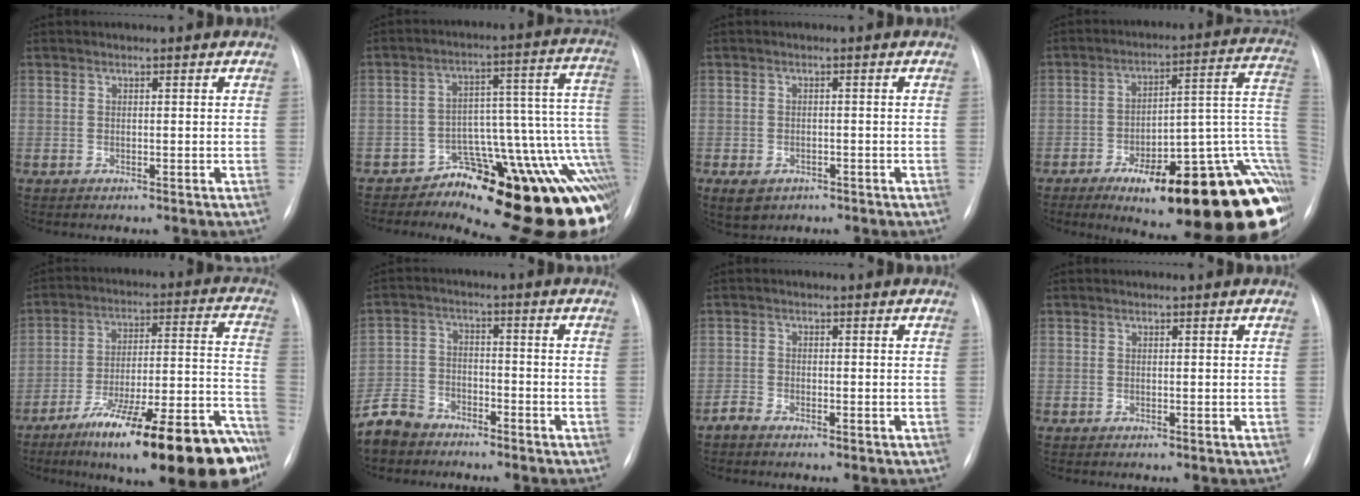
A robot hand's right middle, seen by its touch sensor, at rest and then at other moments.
{"total": 19.0, "force": [-11.0, 5.3, 14.5], "torque": [-0.044, 0.079, -0.131]}
{"total": 4.2, "force": [-2.5, 2.9, 1.7], "torque": [-0.030, -0.004, -0.028]}
{"total": 31.0, "force": [-14.2, 6.9, 26.7], "torque": [-0.228, 0.021, -0.186]}
{"total": 25.2, "force": [-16.6, 3.8, 18.6], "torque": [-0.200, 0.017, -0.256]}
{"total": 6.8, "force": [-5.7, 3.5, 1.2], "torque": [-0.037, -0.008, -0.112]}
{"total": 1.8, "force": [-1.5, 0.7, 0.7], "torque": [-0.017, 0.000, -0.023]}
{"total": 0.0}